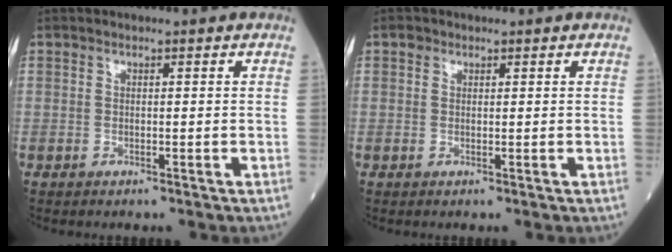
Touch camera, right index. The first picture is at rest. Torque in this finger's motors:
{"motor_torque": [-0.02, 0.00, 0.07, 0.02]}